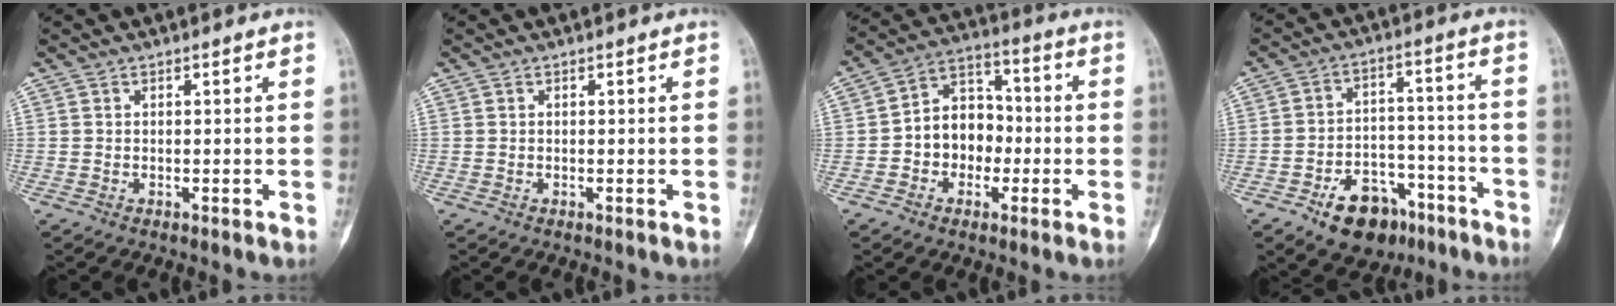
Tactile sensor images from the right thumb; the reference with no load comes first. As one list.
[{"total": 0.0}, {"total": 10.6, "force": [-1.7, 8.5, 6.2], "torque": [-0.055, 0.041, -0.040]}, {"total": 12.8, "force": [-7.8, 8.1, 6.1], "torque": [-0.060, 0.070, -0.112]}]